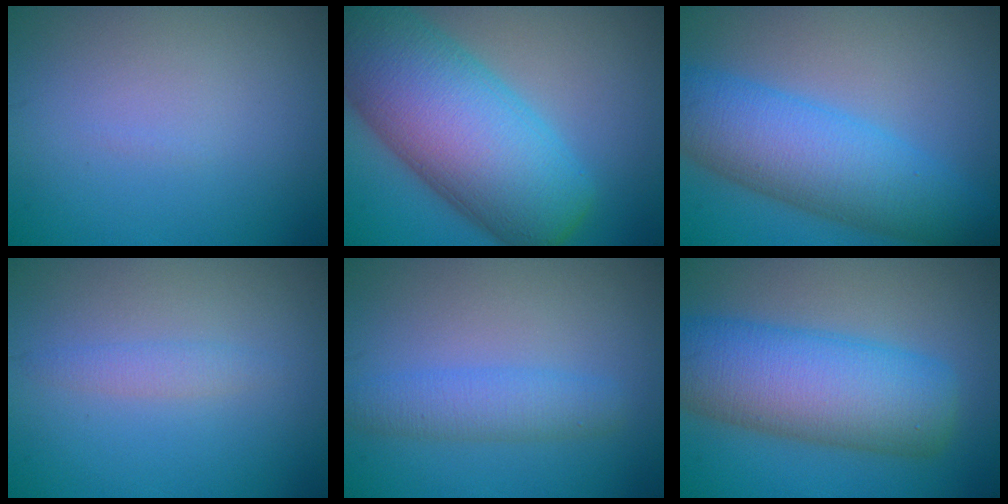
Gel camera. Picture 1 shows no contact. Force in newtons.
{"total": 13.9, "press": 13.8, "slide": 0.7}
{"total": 8.4, "press": 8.4, "slide": 0.2}
{"total": 1.3, "press": 1.3, "slide": 0.2}
{"total": 2.7, "press": 2.7, "slide": 0.2}
{"total": 9.8, "press": 9.8, "slide": 0.8}